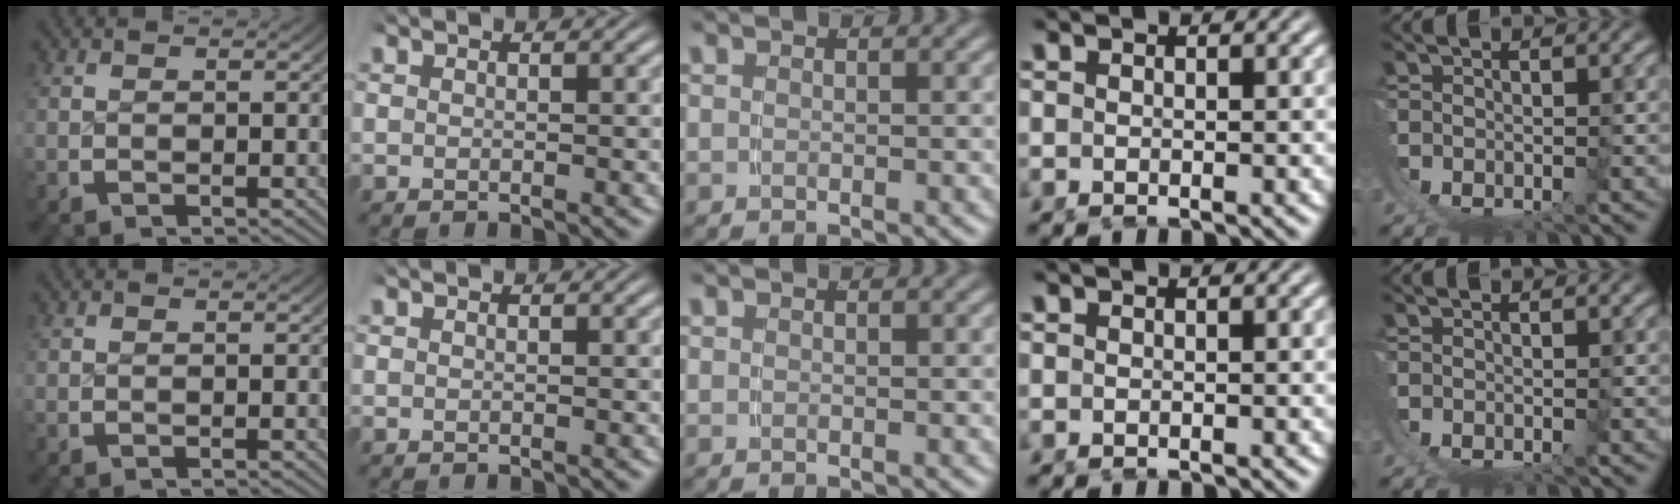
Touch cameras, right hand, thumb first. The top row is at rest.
{}